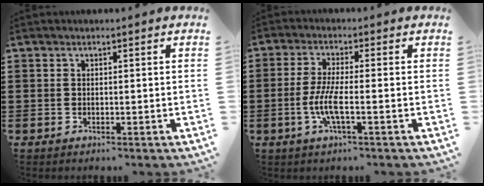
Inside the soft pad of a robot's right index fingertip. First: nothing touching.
{"total": 5.5, "force": [-1.6, 0.9, 5.2], "torque": [-0.117, -0.011, -0.038]}